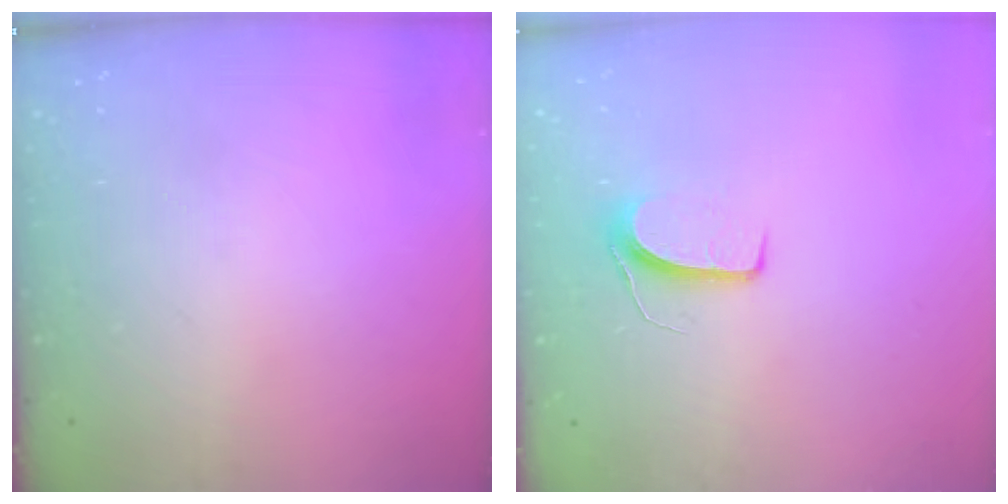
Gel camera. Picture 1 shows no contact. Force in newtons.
{"total": 6.6, "press": 6.6, "slide": 0.5}